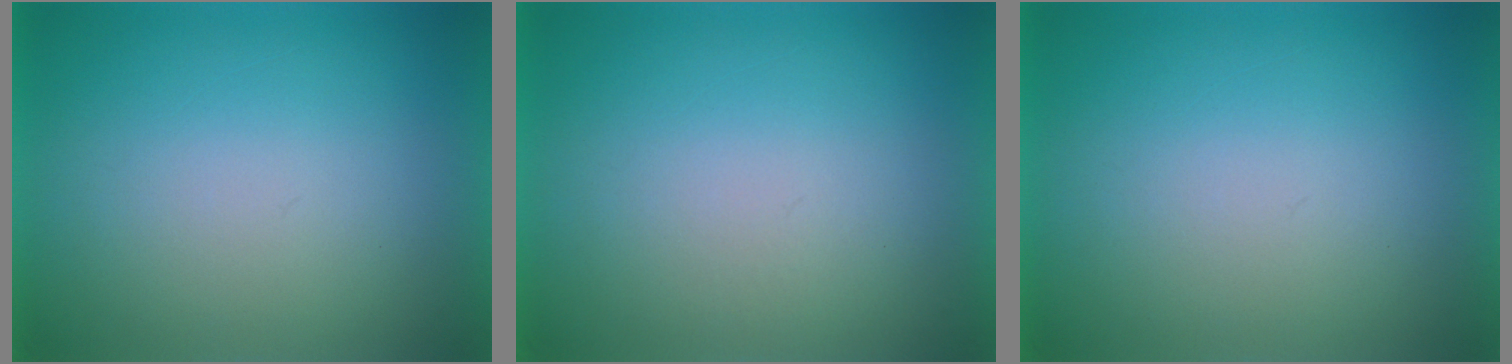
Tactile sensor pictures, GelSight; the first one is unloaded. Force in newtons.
{"total": 1.2}
{"total": 0.0}